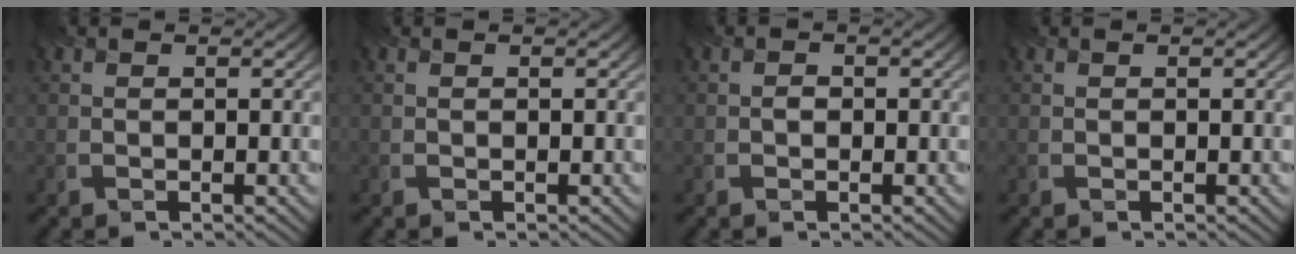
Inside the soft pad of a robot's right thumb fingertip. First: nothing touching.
{"total": 0.0}
{"total": 0.7, "force": [-0.2, 0.6, 0.4], "torque": [-0.005, -0.002, -0.005]}
{"total": 0.0}